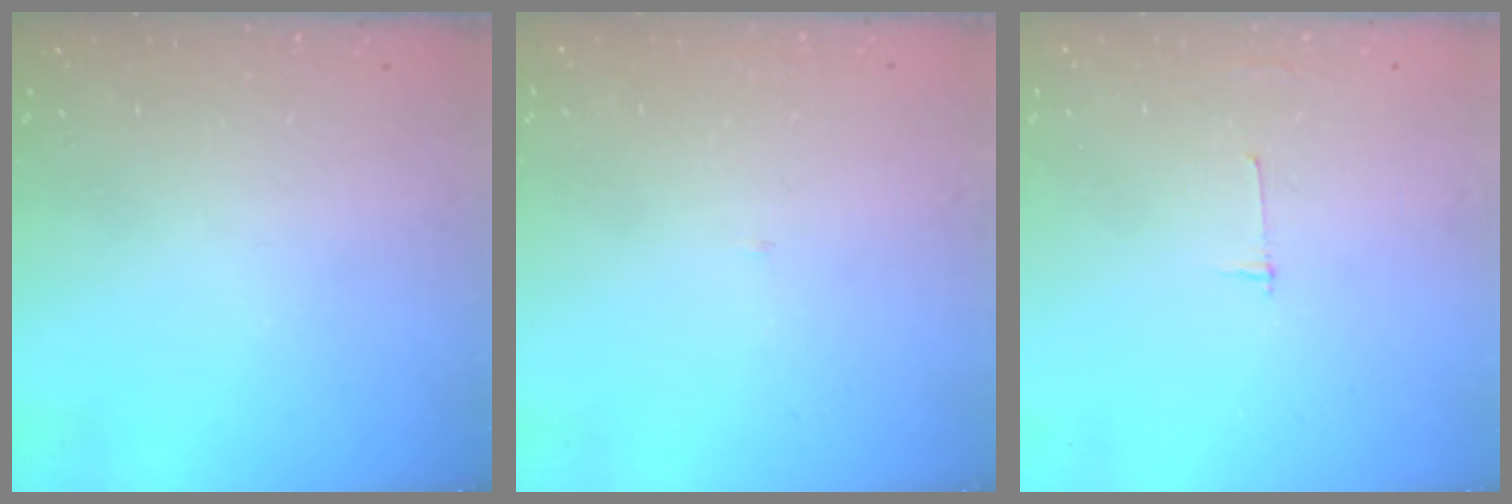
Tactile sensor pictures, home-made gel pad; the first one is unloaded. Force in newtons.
{"total": 2.1, "press": 2.1, "slide": 0.1}
{"total": 2.7, "press": 2.7, "slide": 0.3}